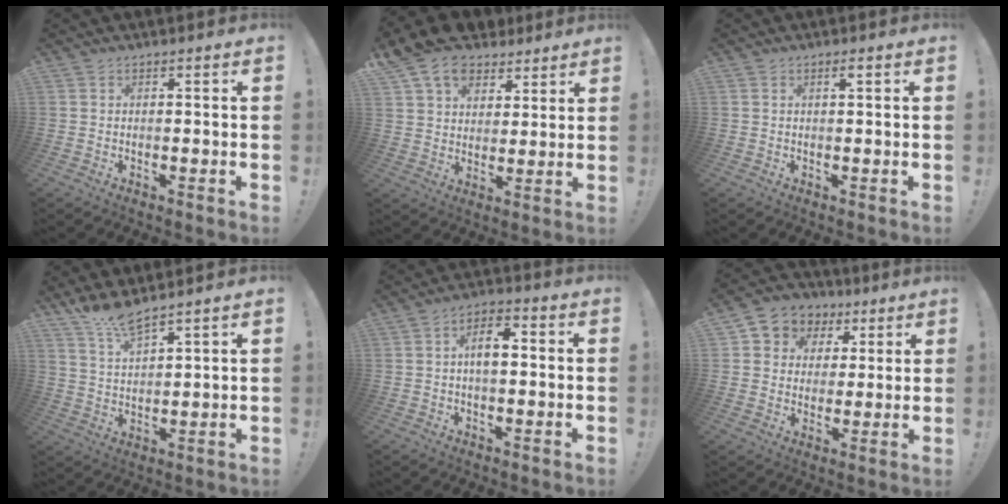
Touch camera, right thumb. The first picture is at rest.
{"total": 13.3, "force": [8.4, 8.8, 5.4], "torque": [-0.098, -0.049, 0.161]}
{"total": 1.2, "force": [0.5, 0.0, 1.1], "torque": [-0.021, 0.000, 0.005]}
{"total": 7.2, "force": [6.4, 0.6, 3.3], "torque": [-0.075, -0.036, 0.117]}
{"total": 7.2, "force": [0.3, 3.7, 6.1], "torque": [-0.090, 0.011, 0.003]}
{"total": 7.3, "force": [2.2, 6.8, 1.5], "torque": [-0.019, -0.014, 0.047]}